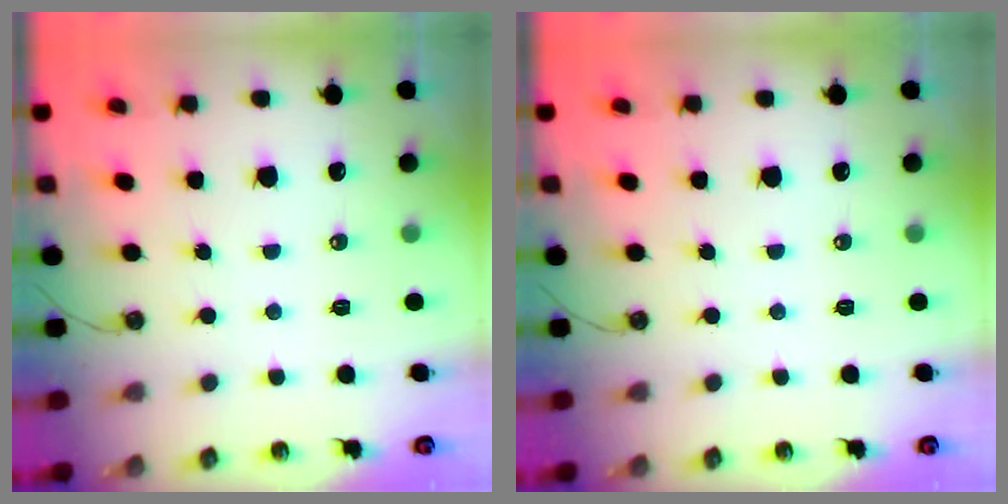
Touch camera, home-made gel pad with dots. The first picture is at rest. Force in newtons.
{"total": 0.0}